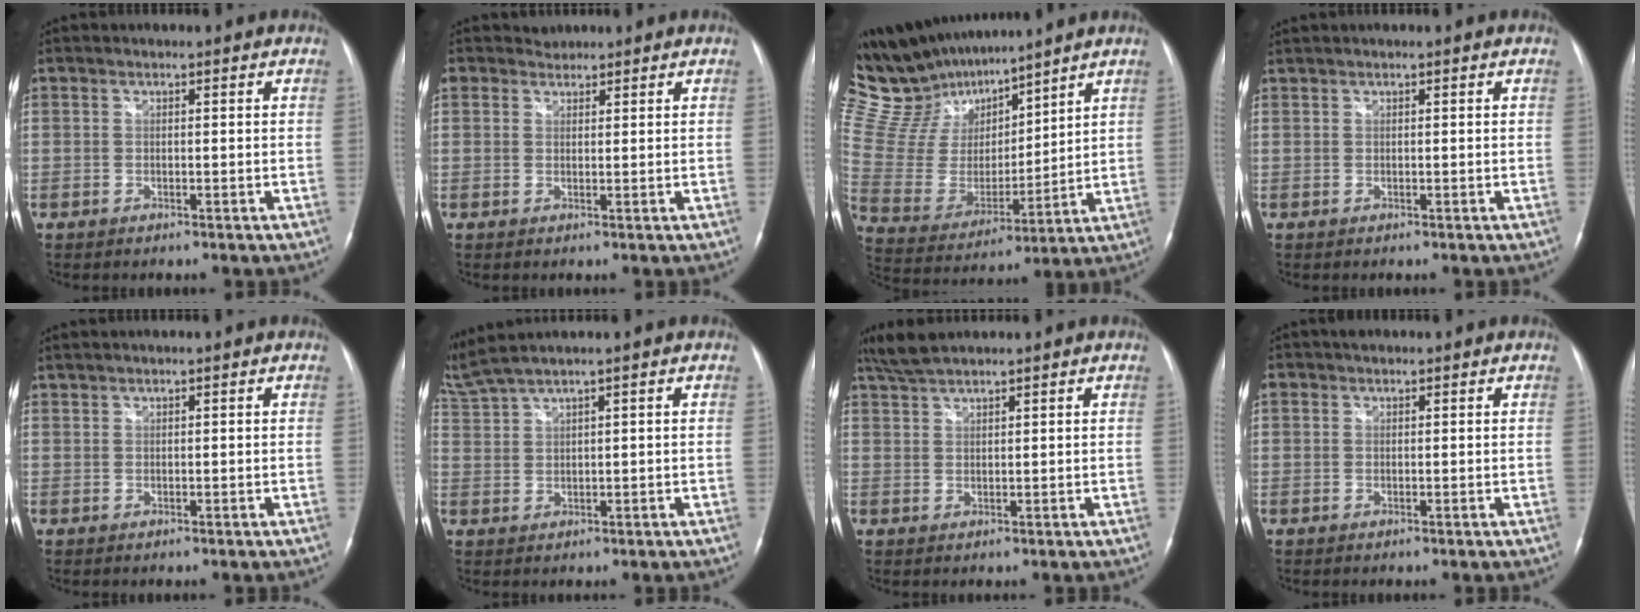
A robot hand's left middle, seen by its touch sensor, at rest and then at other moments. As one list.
[{"total": 2.2, "force": [1.8, 1.3, -0.4], "torque": [0.007, 0.007, 0.028]}, {"total": 18.3, "force": [16.3, 4.9, 6.6], "torque": [-0.132, 0.016, 0.315]}, {"total": 0.6, "force": [0.5, -0.1, 0.2], "torque": [-0.010, 0.007, 0.015]}, {"total": 0.8, "force": [0.8, 0.0, 0.2], "torque": [-0.008, 0.011, 0.022]}, {"total": 5.6, "force": [4.6, -1.0, 3.1], "torque": [-0.087, 0.024, 0.103]}, {"total": 4.0, "force": [3.6, 0.2, 1.7], "torque": [-0.043, 0.010, 0.076]}, {"total": 1.6, "force": [1.1, 1.0, 0.6], "torque": [-0.016, 0.014, 0.017]}]